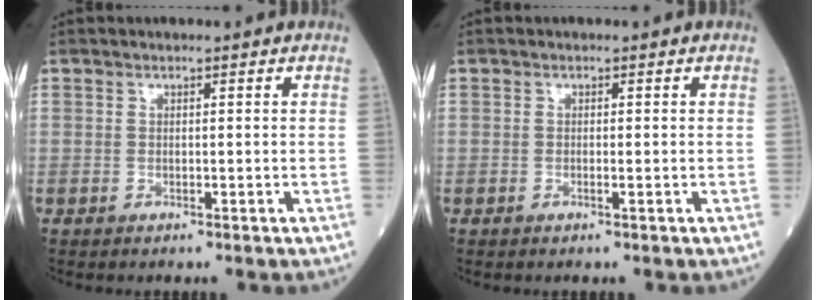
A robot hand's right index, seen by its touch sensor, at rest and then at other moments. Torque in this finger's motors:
{"motor_torque": [-0.13, -0.06, -0.04, -0.01]}